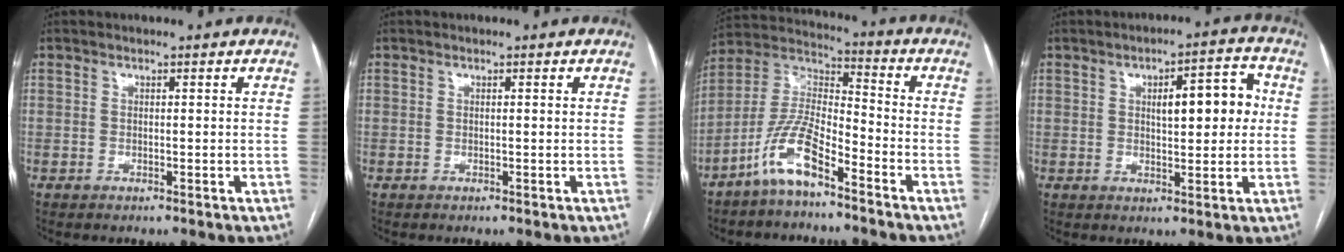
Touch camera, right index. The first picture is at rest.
{"total": 0.0}
{"total": 10.4, "force": [-6.7, 2.6, 7.5], "torque": [-0.169, 0.010, -0.134]}
{"total": 8.1, "force": [1.4, 2.6, 7.6], "torque": [-0.103, 0.024, 0.022]}